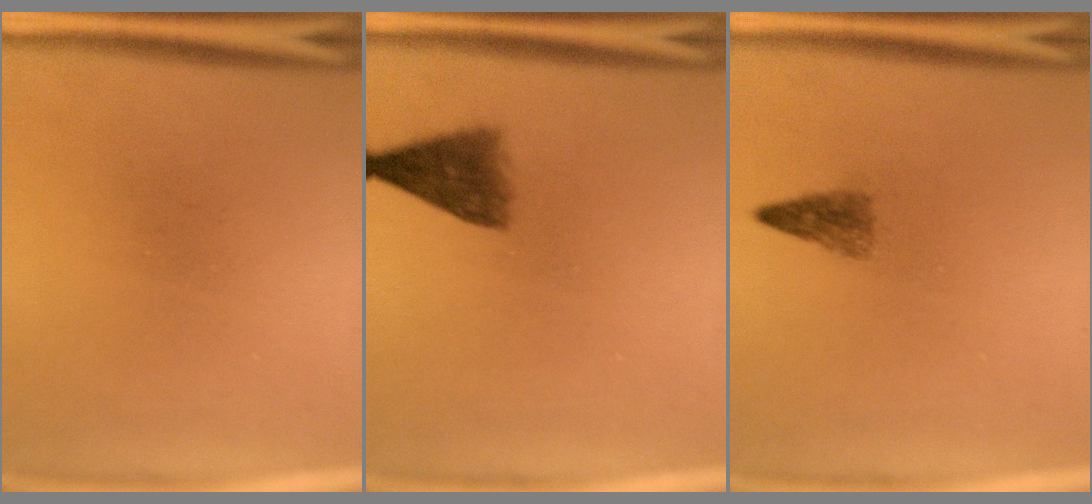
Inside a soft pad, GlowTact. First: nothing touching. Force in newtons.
{"total": 4.9}
{"total": 2.2}